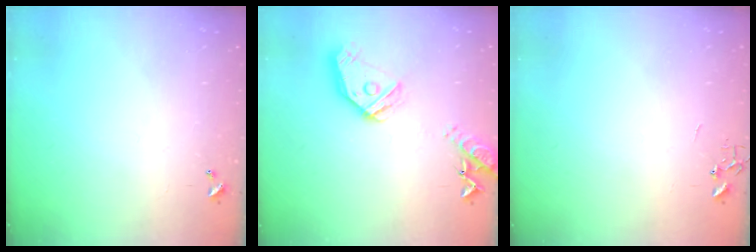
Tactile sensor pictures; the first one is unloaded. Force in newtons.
{"total": 17.4, "press": 17.3, "slide": 2.0}
{"total": 0.0}